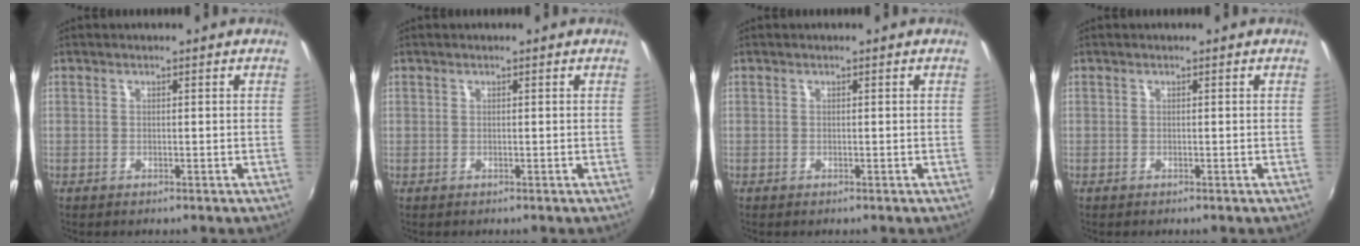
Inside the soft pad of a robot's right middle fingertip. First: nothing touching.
{"total": 0.5, "force": [0.0, 0.5, -0.1], "torque": [0.003, 0.001, -0.001]}
{"total": 0.0}
{"total": 0.0}